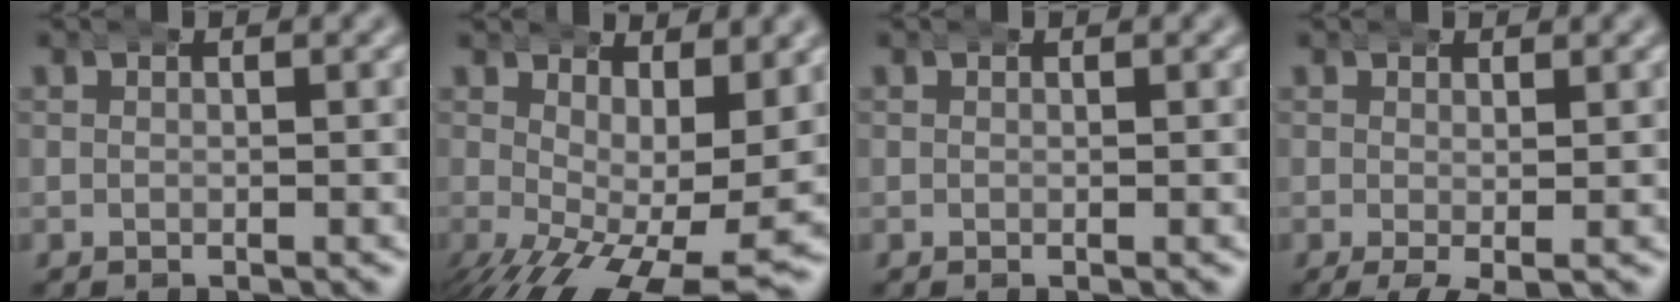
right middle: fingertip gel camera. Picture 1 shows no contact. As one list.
[{"total": 8.8, "force": [-2.9, 3.9, 7.4], "torque": [-0.127, -0.050, -0.020]}, {"total": 0.0}, {"total": 3.7, "force": [-2.0, 1.4, 2.7], "torque": [-0.044, -0.014, -0.023]}]